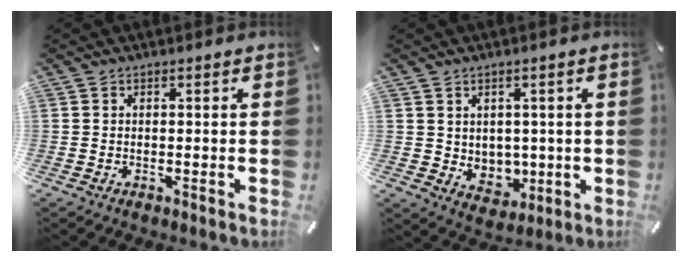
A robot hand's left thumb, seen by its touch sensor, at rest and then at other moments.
{"total": 5.6, "force": [2.0, 5.1, 1.1], "torque": [-0.003, -0.020, 0.040]}